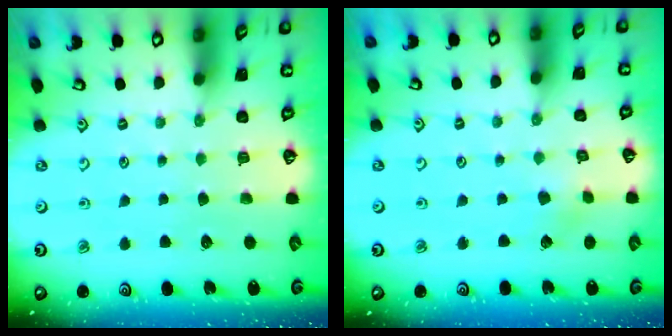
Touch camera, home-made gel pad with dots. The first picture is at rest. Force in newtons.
{"total": 2.2, "press": 2.2, "slide": 0.1}